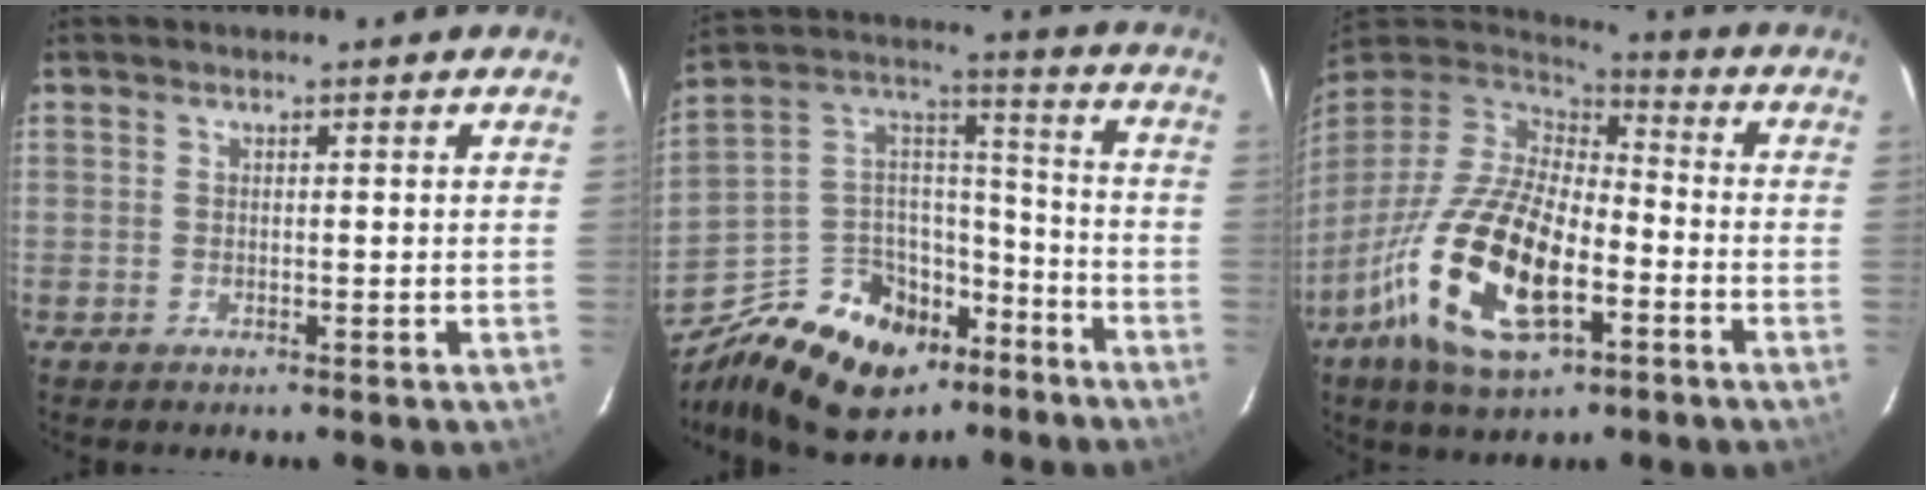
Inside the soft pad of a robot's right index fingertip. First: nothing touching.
{"total": 20.4, "force": [-12.4, 13.2, 9.3], "torque": [-0.204, 0.066, -0.182]}
{"total": 21.1, "force": [-8.8, 9.8, 16.5], "torque": [-0.343, -0.032, -0.159]}